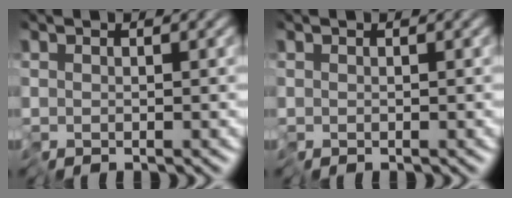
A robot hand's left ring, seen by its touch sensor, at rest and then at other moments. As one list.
[{"total": 0.0}]